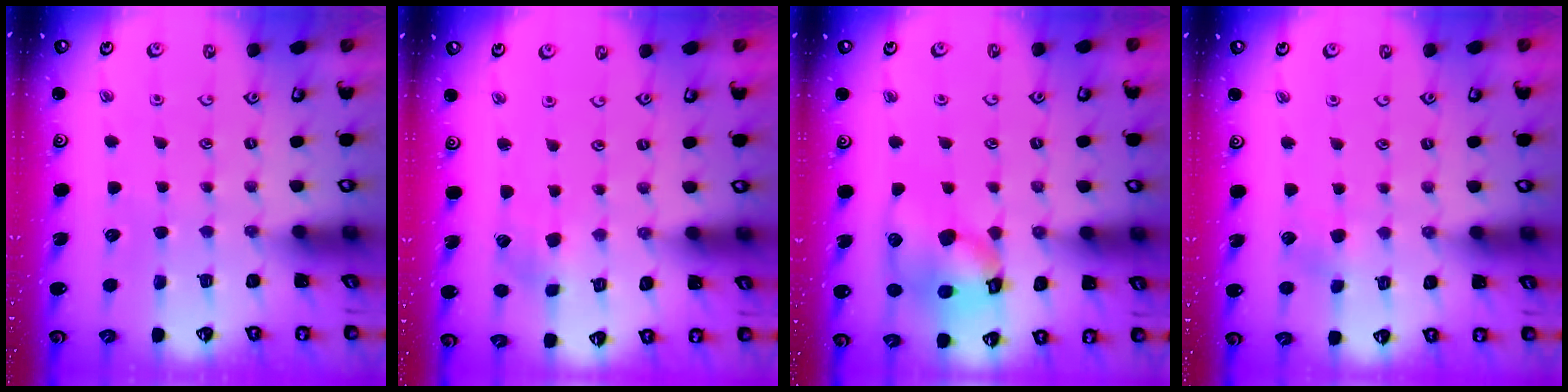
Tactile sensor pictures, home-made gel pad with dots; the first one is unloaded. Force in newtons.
{"total": 2.0, "press": 2.0, "slide": 0.4}
{"total": 14.1, "press": 14.0, "slide": 1.8}
{"total": 2.3, "press": 2.3, "slide": 0.2}